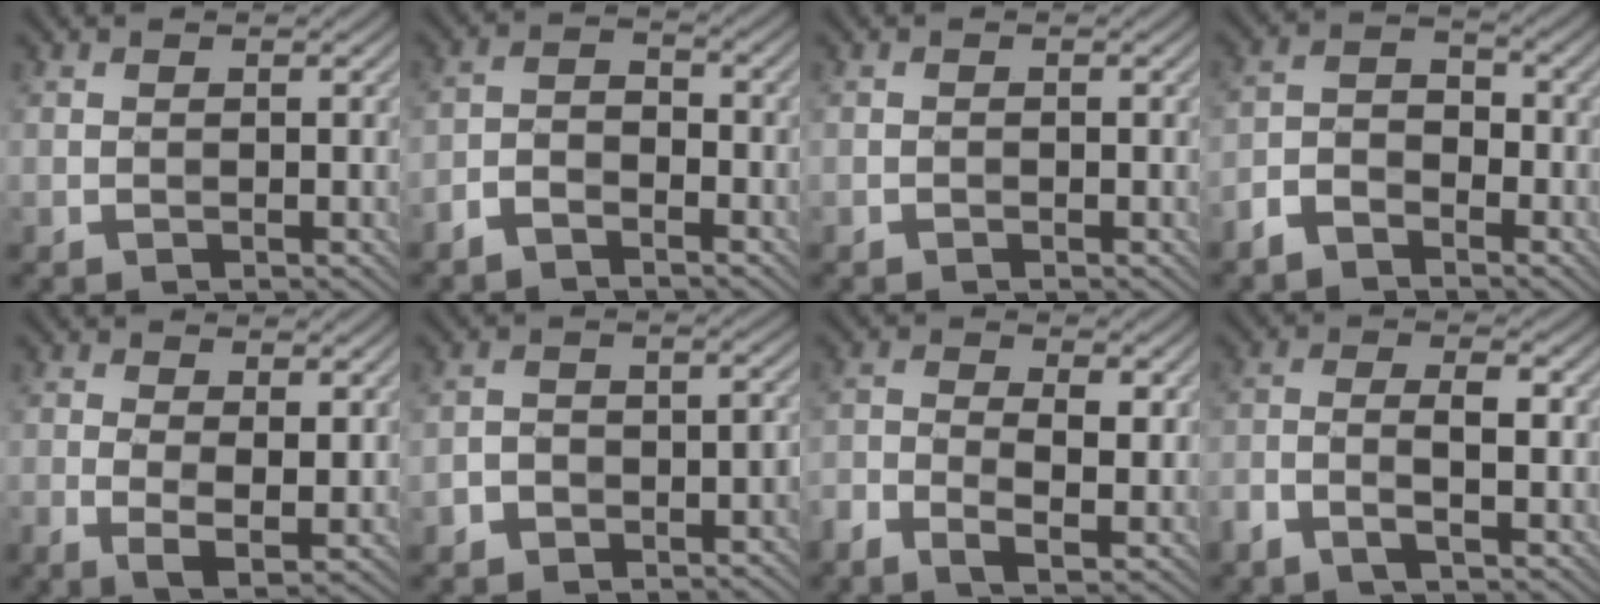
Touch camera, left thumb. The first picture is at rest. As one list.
[{"total": 3.4, "force": [-2.8, 1.2, 1.6], "torque": [-0.032, 0.003, -0.063]}, {"total": 0.0}, {"total": 4.4, "force": [-3.4, 2.1, 1.8], "torque": [-0.034, 0.003, -0.079]}, {"total": 4.2, "force": [0.0, 1.8, 3.8], "torque": [-0.081, -0.012, 0.003]}, {"total": 4.9, "force": [-3.5, 2.6, 2.1], "torque": [-0.028, 0.002, -0.067]}, {"total": 5.1, "force": [-1.8, 2.4, 4.1], "torque": [-0.087, -0.008, -0.034]}, {"total": 4.1, "force": [-2.1, 1.0, 3.4], "torque": [-0.072, 0.004, -0.050]}]